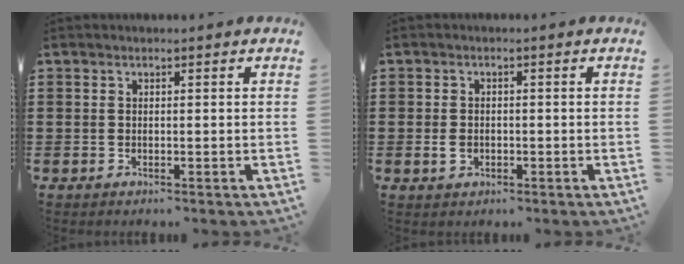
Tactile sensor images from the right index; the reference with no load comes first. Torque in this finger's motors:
{"motor_torque": [-0.03, -0.08, 0.03, 0.01]}